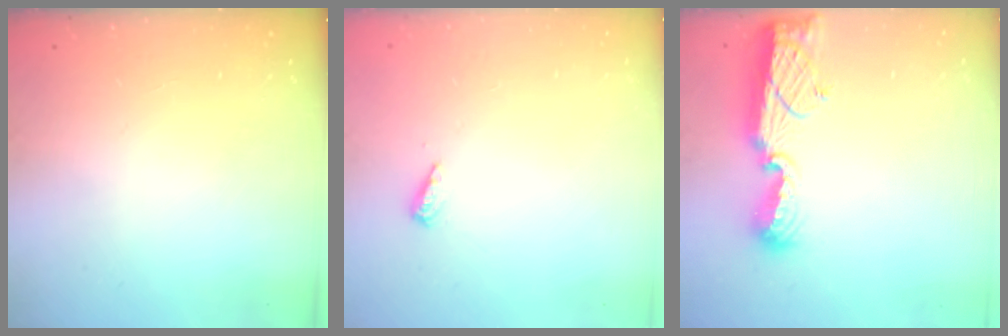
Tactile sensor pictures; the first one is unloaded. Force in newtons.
{"total": 5.7, "press": 5.7, "slide": 0.7}
{"total": 11.0, "press": 11.0, "slide": 0.6}